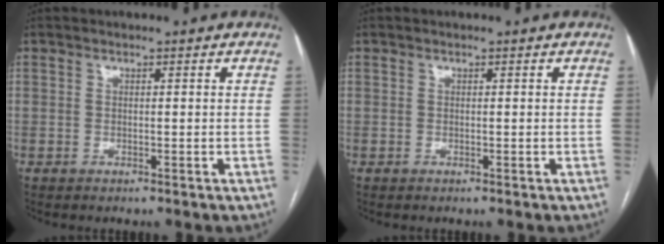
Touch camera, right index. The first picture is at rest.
{"total": 0.0}